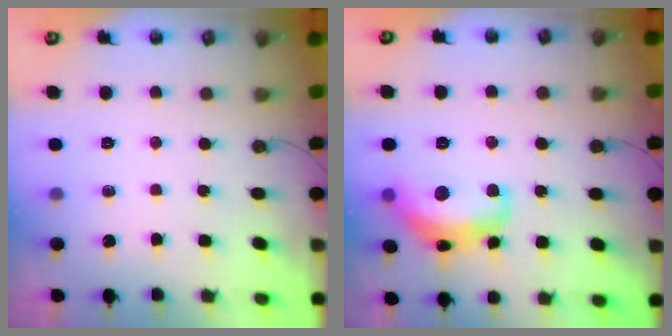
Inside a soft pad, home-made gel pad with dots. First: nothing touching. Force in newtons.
{"total": 8.9, "press": 8.9, "slide": 0.6}